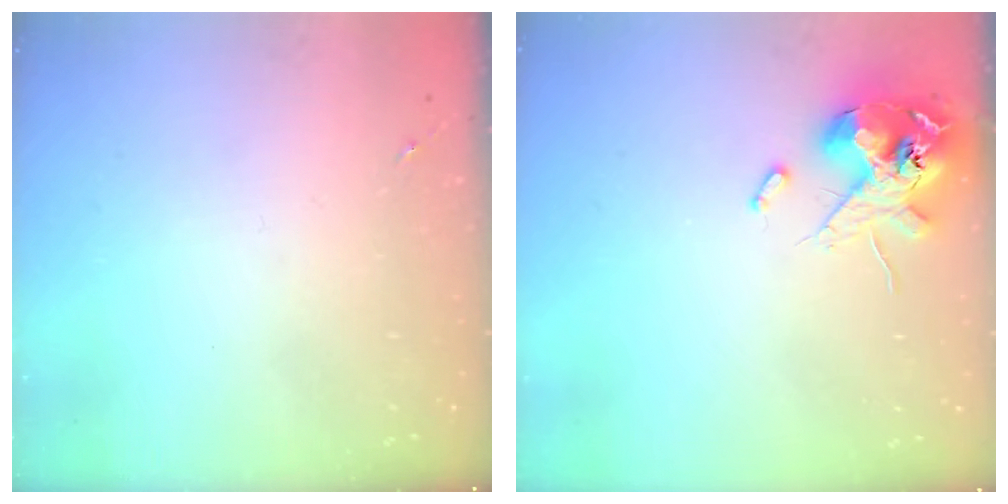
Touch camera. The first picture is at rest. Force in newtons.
{"total": 13.1, "press": 12.9, "slide": 2.2}